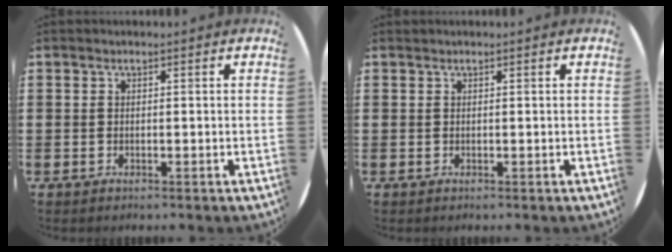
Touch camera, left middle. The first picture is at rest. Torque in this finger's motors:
{"motor_torque": [-0.04, 0.04, -0.01, 0.01]}